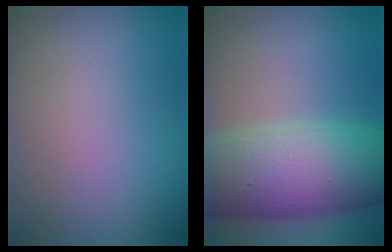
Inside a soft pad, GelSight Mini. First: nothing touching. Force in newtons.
{"total": 12.5, "press": 12.5, "slide": 0.4}